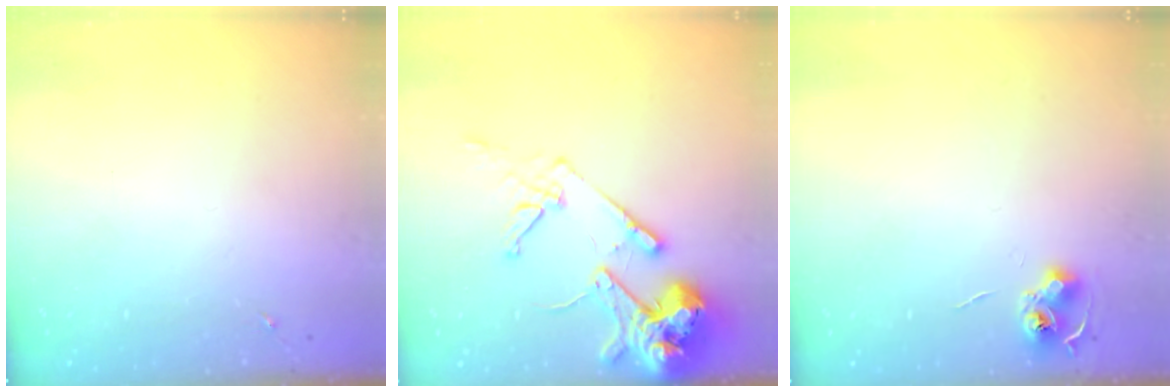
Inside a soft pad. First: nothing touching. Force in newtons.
{"total": 16.6, "press": 16.5, "slide": 2.3}
{"total": 6.8, "press": 6.8, "slide": 0.7}